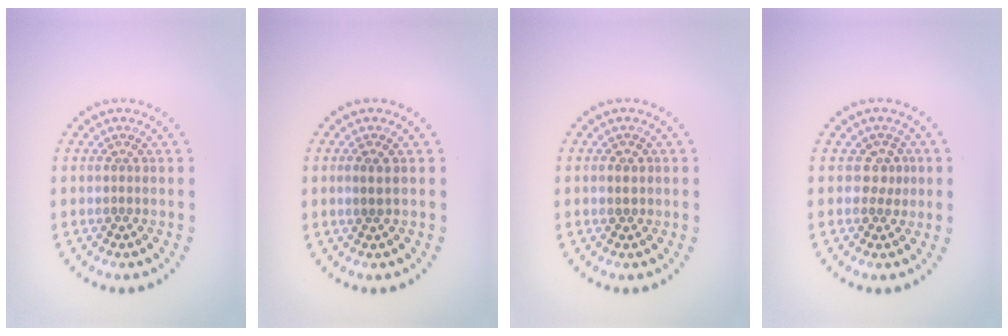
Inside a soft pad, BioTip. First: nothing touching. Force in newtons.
{"total": 0.9, "press": 0.9, "slide": 0.4}
{"total": 1.0, "press": 0.9, "slide": 0.3}
{"total": 1.7, "press": 1.4, "slide": 1.0}